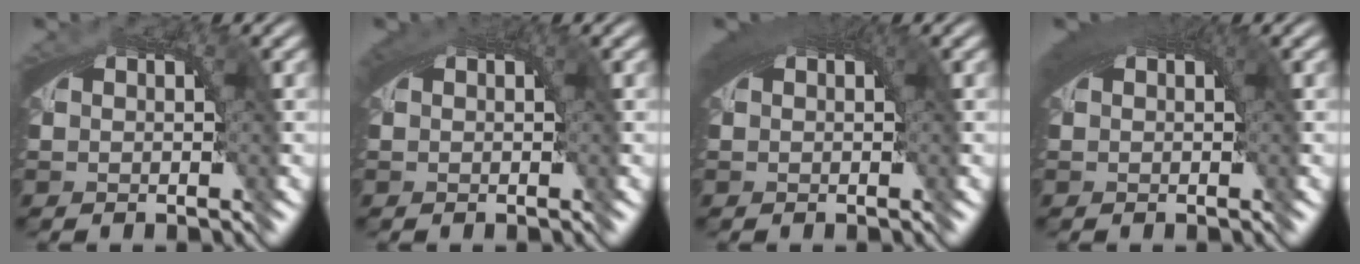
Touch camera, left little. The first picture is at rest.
{"total": 1.1, "force": [0.5, 0.0, 1.0], "torque": [-0.014, 0.004, 0.010]}
{"total": 2.7, "force": [1.0, 0.7, 2.4], "torque": [-0.029, 0.009, 0.014]}
{"total": 2.7, "force": [1.0, 0.7, 2.4], "torque": [-0.028, 0.010, 0.015]}